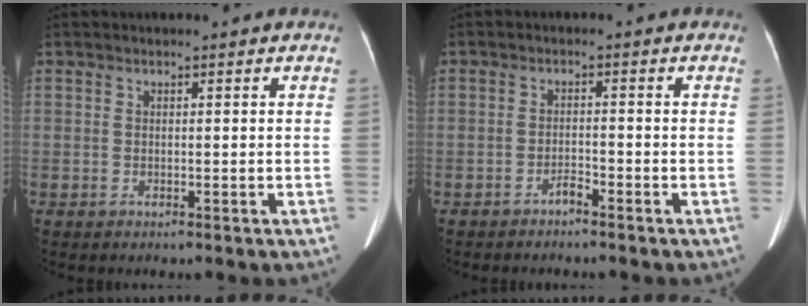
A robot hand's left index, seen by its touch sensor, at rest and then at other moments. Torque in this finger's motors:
{"motor_torque": [0.16, 0.15, 0.00, 0.02]}